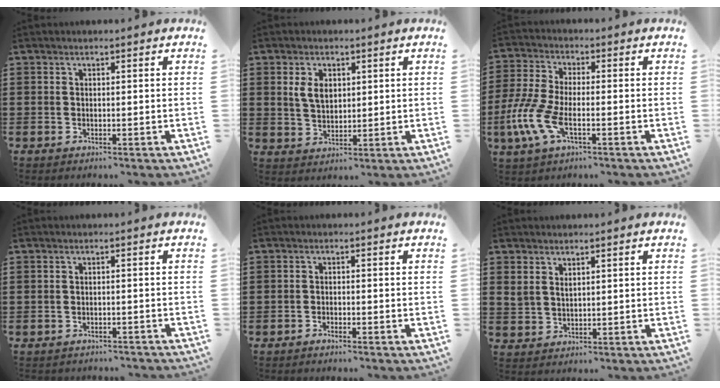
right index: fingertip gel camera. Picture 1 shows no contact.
{"total": 4.0, "force": [1.2, 2.6, 2.9], "torque": [-0.064, 0.010, 0.020]}
{"total": 8.3, "force": [-3.1, 3.5, 6.8], "torque": [-0.185, -0.019, -0.066]}
{"total": 1.2, "force": [-1.2, 0.2, 0.0], "torque": [-0.005, 0.002, -0.024]}
{"total": 1.0, "force": [-1.0, 0.0, 0.0], "torque": [-0.002, 0.004, -0.021]}
{"total": 1.8, "force": [1.5, 0.8, 0.4], "torque": [-0.012, 0.003, 0.031]}